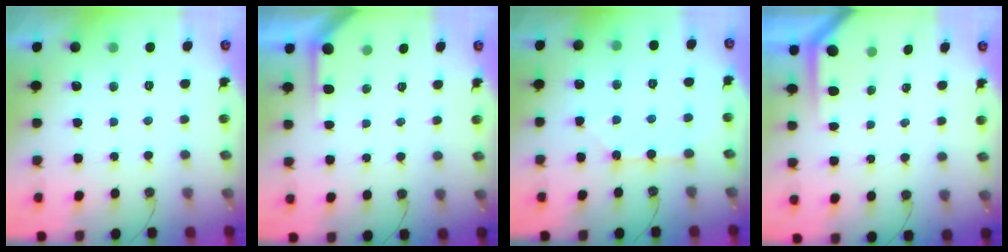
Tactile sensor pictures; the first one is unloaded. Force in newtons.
{"total": 2.2, "press": 2.2, "slide": 0.3}
{"total": 2.3, "press": 2.3, "slide": 0.3}
{"total": 2.7, "press": 2.7, "slide": 0.4}